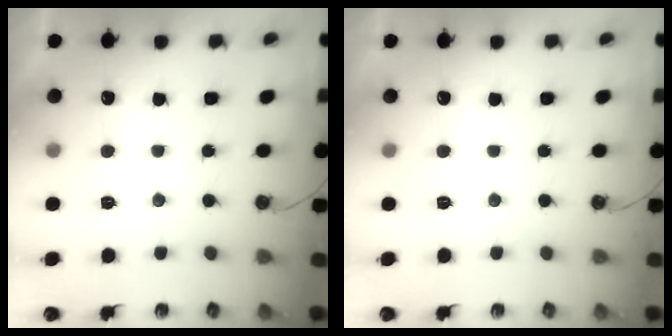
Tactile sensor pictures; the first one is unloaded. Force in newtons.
{"total": 0.0}